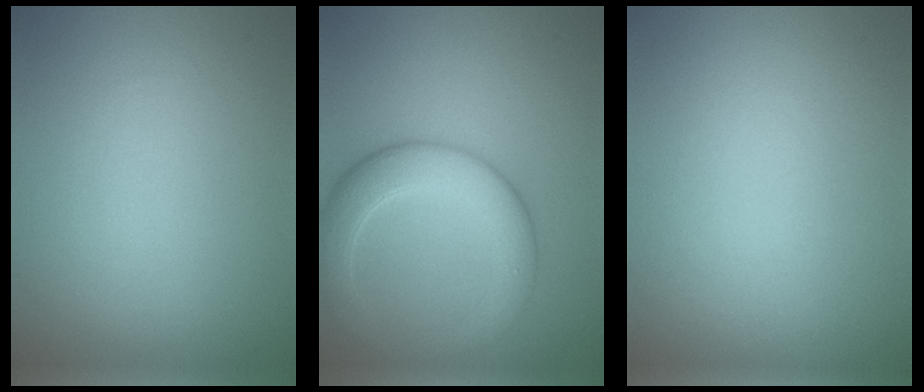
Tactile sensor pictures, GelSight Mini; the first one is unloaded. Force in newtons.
{"total": 5.8, "press": 5.7, "slide": 0.3}
{"total": 0.0}